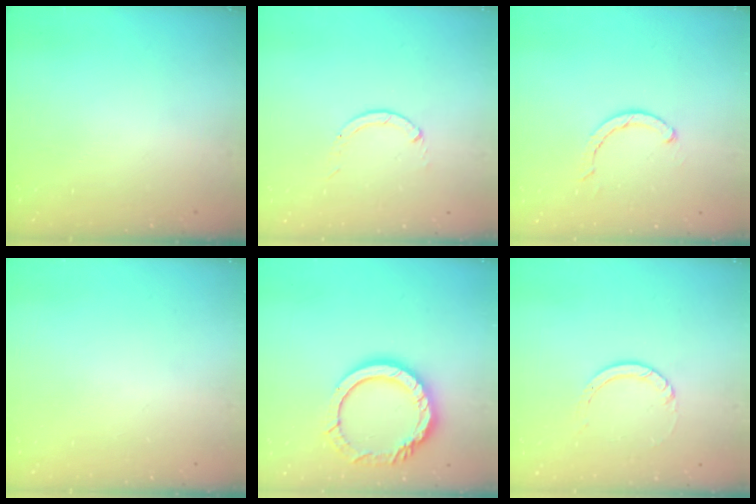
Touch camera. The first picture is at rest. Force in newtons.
{"total": 0.0}
{"total": 2.6, "press": 2.5, "slide": 0.4}
{"total": 0.0}
{"total": 14.2, "press": 14.1, "slide": 1.3}
{"total": 3.0, "press": 3.0, "slide": 0.3}